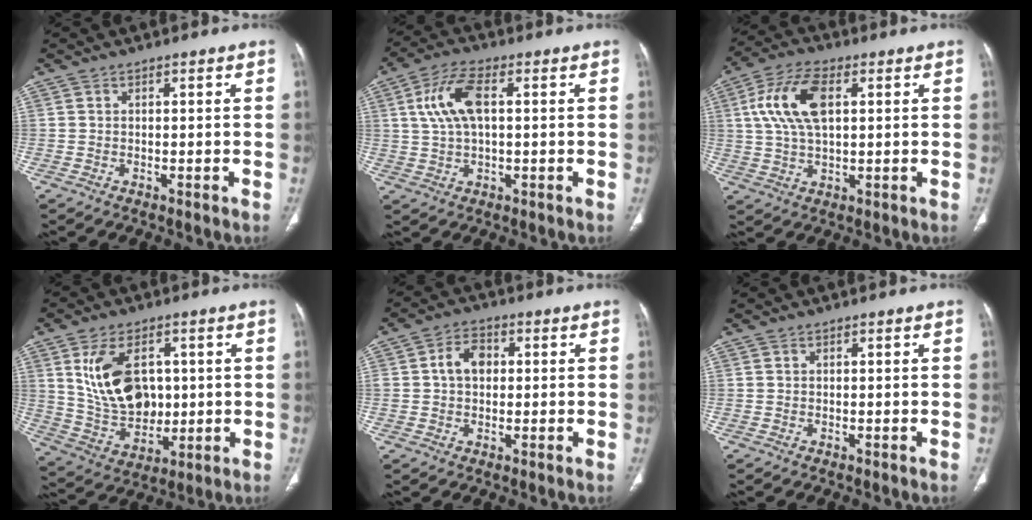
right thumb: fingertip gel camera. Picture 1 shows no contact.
{"total": 9.2, "force": [1.8, 4.4, 7.8], "torque": [-0.163, 0.015, 0.034]}
{"total": 11.9, "force": [2.9, 6.0, 9.8], "torque": [-0.202, 0.012, 0.053]}
{"total": 14.4, "force": [3.2, 9.6, 10.3], "torque": [-0.155, -0.014, 0.076]}
{"total": 5.7, "force": [0.7, 4.2, 3.8], "torque": [-0.056, 0.013, 0.010]}
{"total": 0.0}